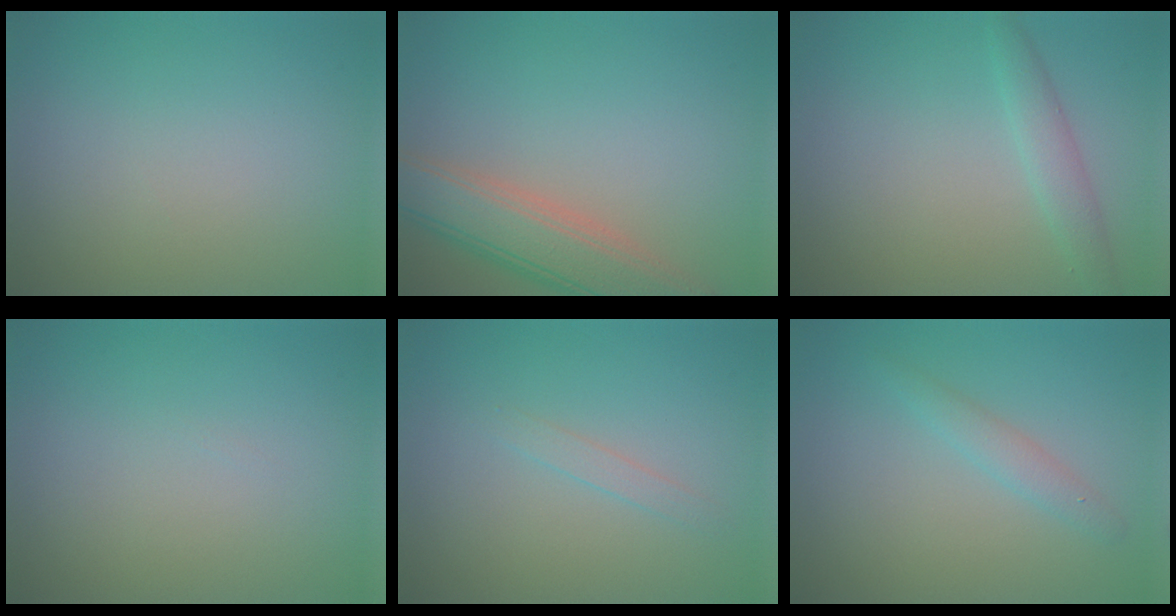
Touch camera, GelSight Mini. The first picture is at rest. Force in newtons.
{"total": 6.1, "press": 6.1, "slide": 0.3}
{"total": 2.0, "press": 2.0, "slide": 0.3}
{"total": 0.0}
{"total": 1.0, "press": 1.0, "slide": 0.1}
{"total": 1.6, "press": 1.6, "slide": 0.1}